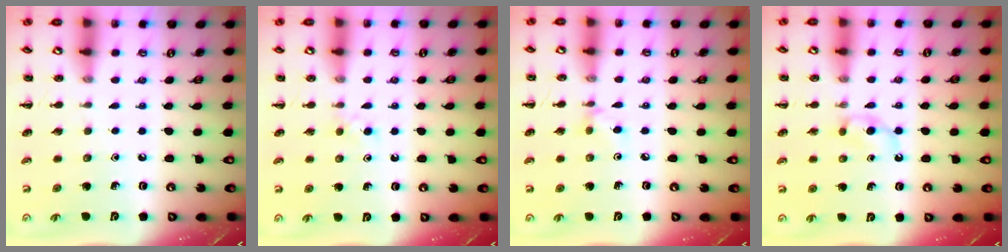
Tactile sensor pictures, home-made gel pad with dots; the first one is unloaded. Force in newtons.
{"total": 2.6, "press": 2.4, "slide": 1.0}
{"total": 3.5, "press": 3.3, "slide": 1.2}
{"total": 3.7, "press": 3.4, "slide": 1.5}